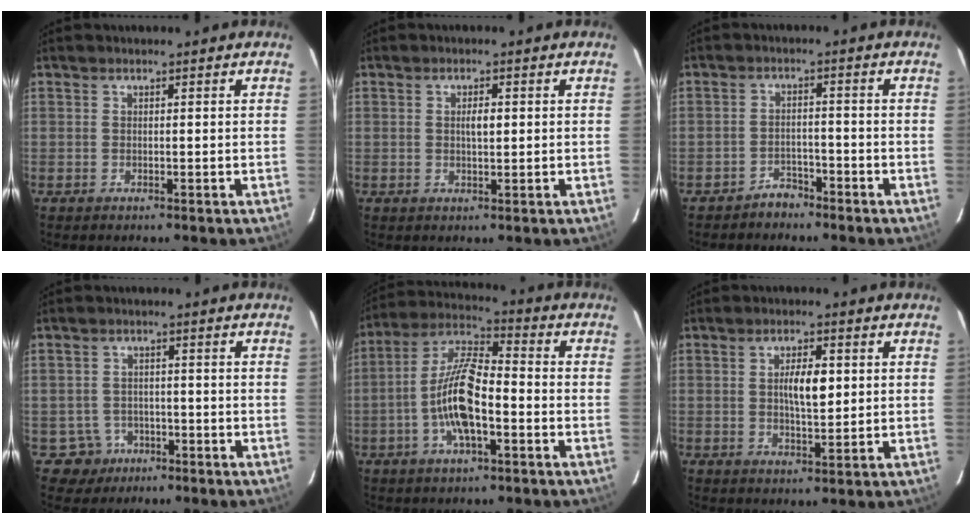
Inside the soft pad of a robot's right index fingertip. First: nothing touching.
{"total": 2.1, "force": [0.3, 0.7, 1.9], "torque": [-0.036, 0.002, 0.006]}
{"total": 2.8, "force": [-2.5, 1.3, 0.3], "torque": [-0.005, 0.005, -0.040]}
{"total": 4.4, "force": [-1.8, 3.9, -0.5], "torque": [0.012, 0.013, -0.023]}
{"total": 11.8, "force": [-3.0, 3.2, 11.0], "torque": [-0.224, 0.015, -0.056]}
{"total": 5.3, "force": [0.8, 1.6, 5.0], "torque": [-0.084, 0.004, 0.015]}